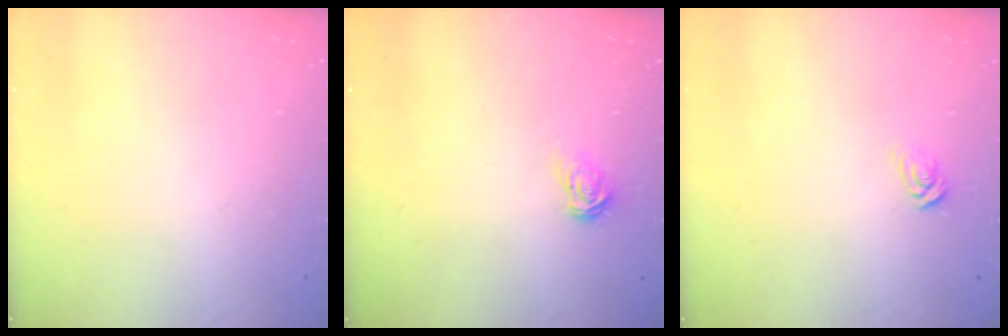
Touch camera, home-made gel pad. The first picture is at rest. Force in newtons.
{"total": 3.3, "press": 3.3, "slide": 0.1}
{"total": 3.7, "press": 3.7, "slide": 0.4}